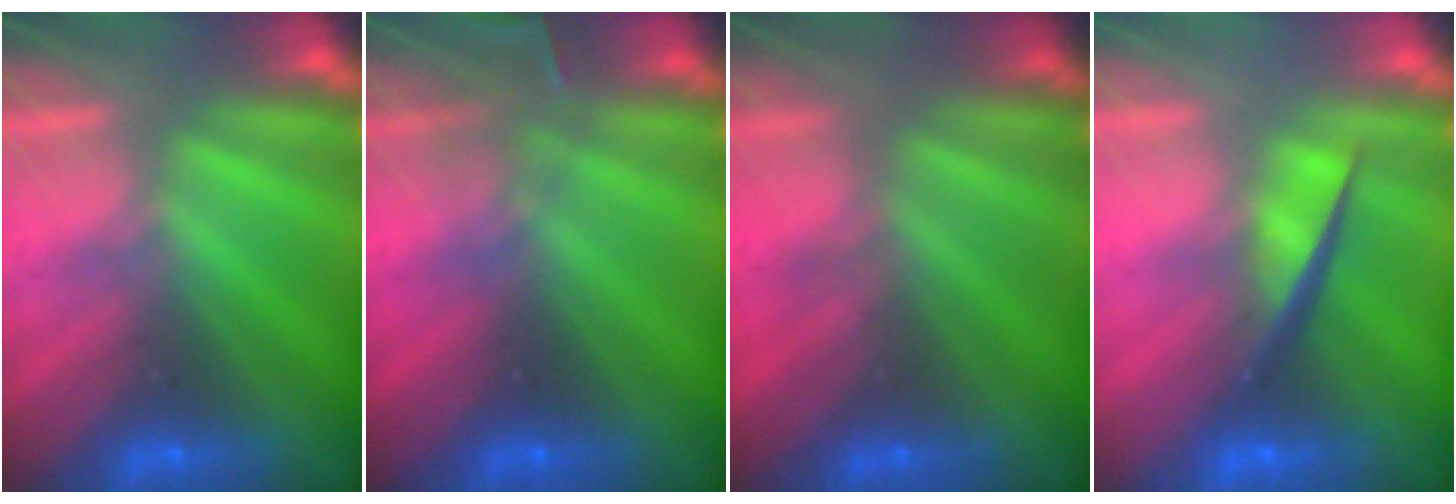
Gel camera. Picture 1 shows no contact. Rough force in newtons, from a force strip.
{"total": 3.0}
{"total": 2.1}
{"total": 4.5}